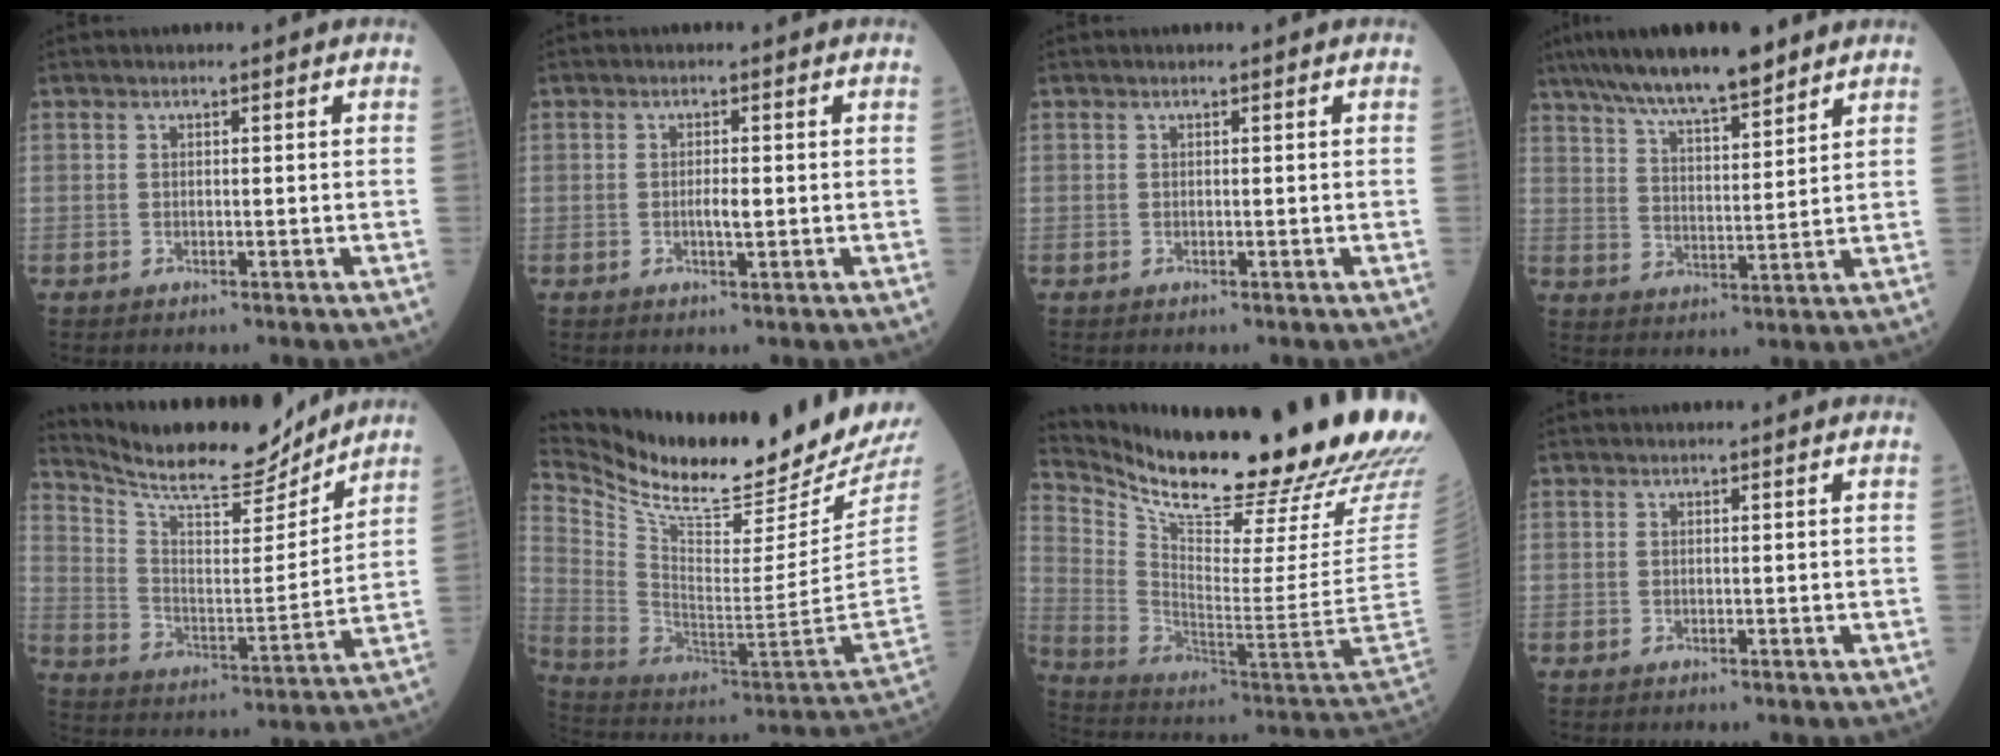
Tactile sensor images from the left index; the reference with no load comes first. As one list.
[{"total": 1.9, "force": [-0.2, 0.4, 1.8], "torque": [-0.036, 0.000, -0.002]}, {"total": 0.0}, {"total": 13.0, "force": [10.3, 2.0, 7.6], "torque": [-0.131, 0.022, 0.178]}, {"total": 17.0, "force": [15.7, 2.8, 5.9], "torque": [-0.117, -0.008, 0.254]}, {"total": 26.3, "force": [24.1, -0.1, 10.5], "torque": [-0.205, -0.111, 0.371]}, {"total": 30.8, "force": [25.8, 0.6, 16.8], "torque": [-0.297, -0.110, 0.373]}, {"total": 0.0}]